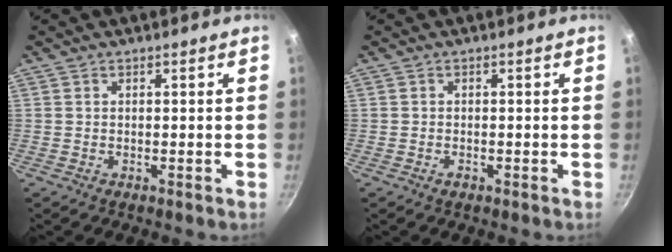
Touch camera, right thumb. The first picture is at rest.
{"total": 1.0, "force": [-0.6, 0.6, 0.5], "torque": [-0.009, 0.001, -0.010]}